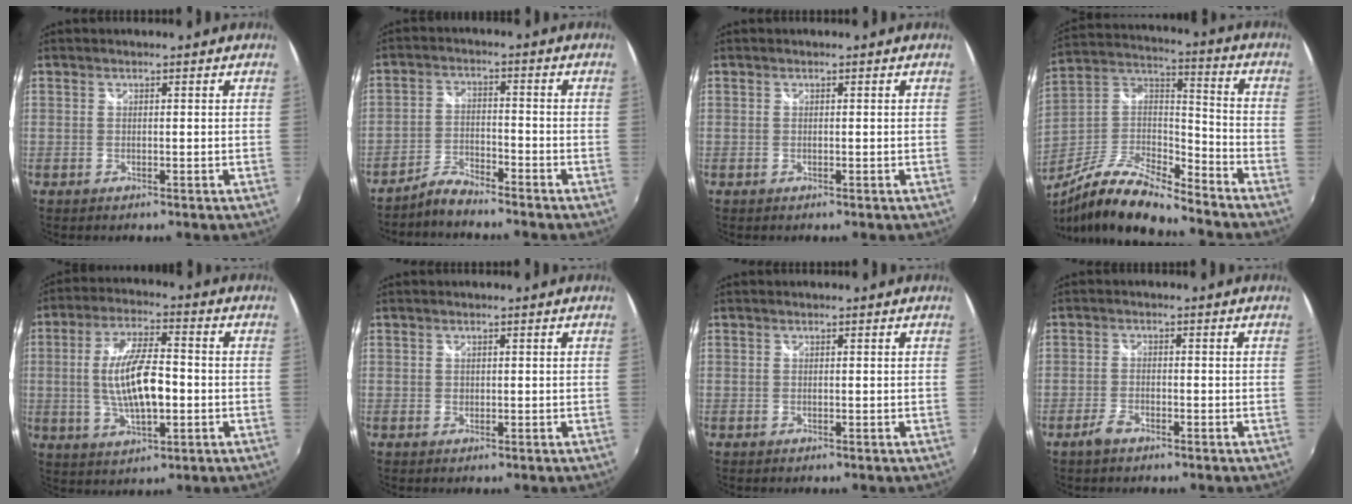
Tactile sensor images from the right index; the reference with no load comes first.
{"total": 4.5, "force": [-4.3, 0.7, 1.3], "torque": [-0.037, 0.007, -0.085]}
{"total": 0.0}
{"total": 17.7, "force": [-13.5, 4.2, 10.8], "torque": [-0.223, -0.012, -0.257]}
{"total": 12.1, "force": [-1.3, 4.1, 11.3], "torque": [-0.221, 0.000, -0.016]}
{"total": 0.7, "force": [0.0, 0.6, 0.2], "torque": [0.000, -0.001, 0.000]}
{"total": 0.0}
{"total": 3.0, "force": [-2.2, 1.2, 1.7], "torque": [-0.046, -0.002, -0.045]}